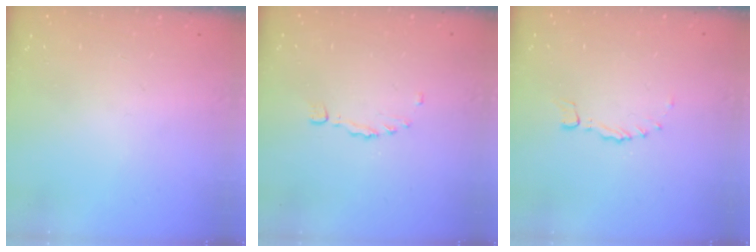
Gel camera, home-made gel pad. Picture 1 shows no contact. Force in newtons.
{"total": 0.6, "press": 0.5, "slide": 0.3}
{"total": 0.0}